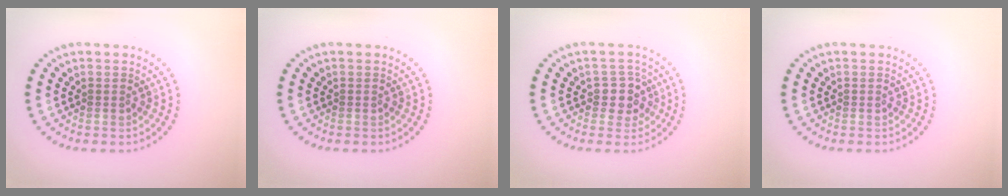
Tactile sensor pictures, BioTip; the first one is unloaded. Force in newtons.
{"total": 0.0}
{"total": 2.4, "press": 2.1, "slide": 1.1}
{"total": 0.0}